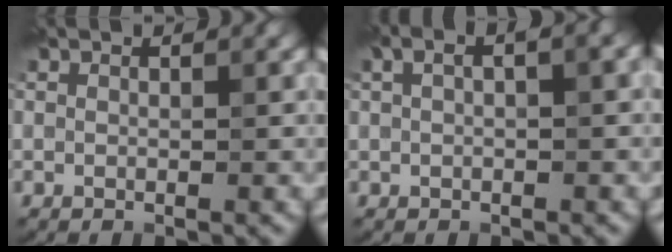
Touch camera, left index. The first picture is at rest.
{"total": 3.4, "force": [1.3, 1.4, 2.8], "torque": [-0.049, 0.013, 0.015]}